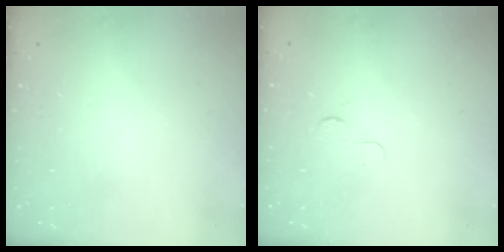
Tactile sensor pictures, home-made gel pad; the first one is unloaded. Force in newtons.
{"total": 2.3, "press": 2.3, "slide": 0.2}